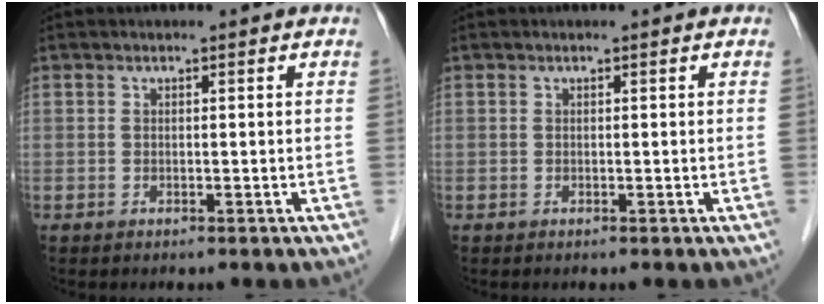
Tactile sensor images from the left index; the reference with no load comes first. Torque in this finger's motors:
{"motor_torque": [0.03, 0.01, -0.01, 0.00]}